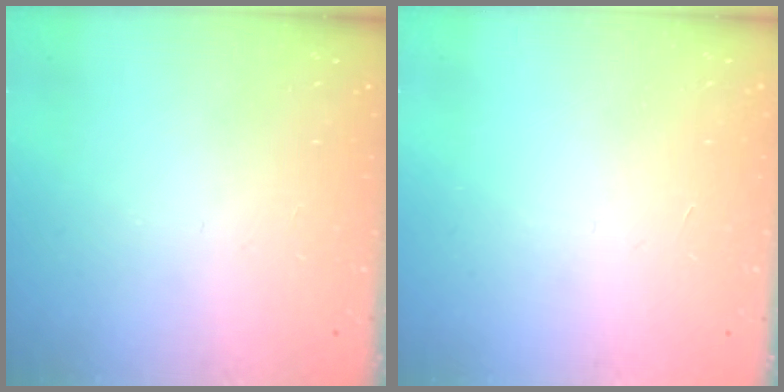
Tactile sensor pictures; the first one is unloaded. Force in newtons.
{"total": 1.5, "press": 1.5, "slide": 0.1}